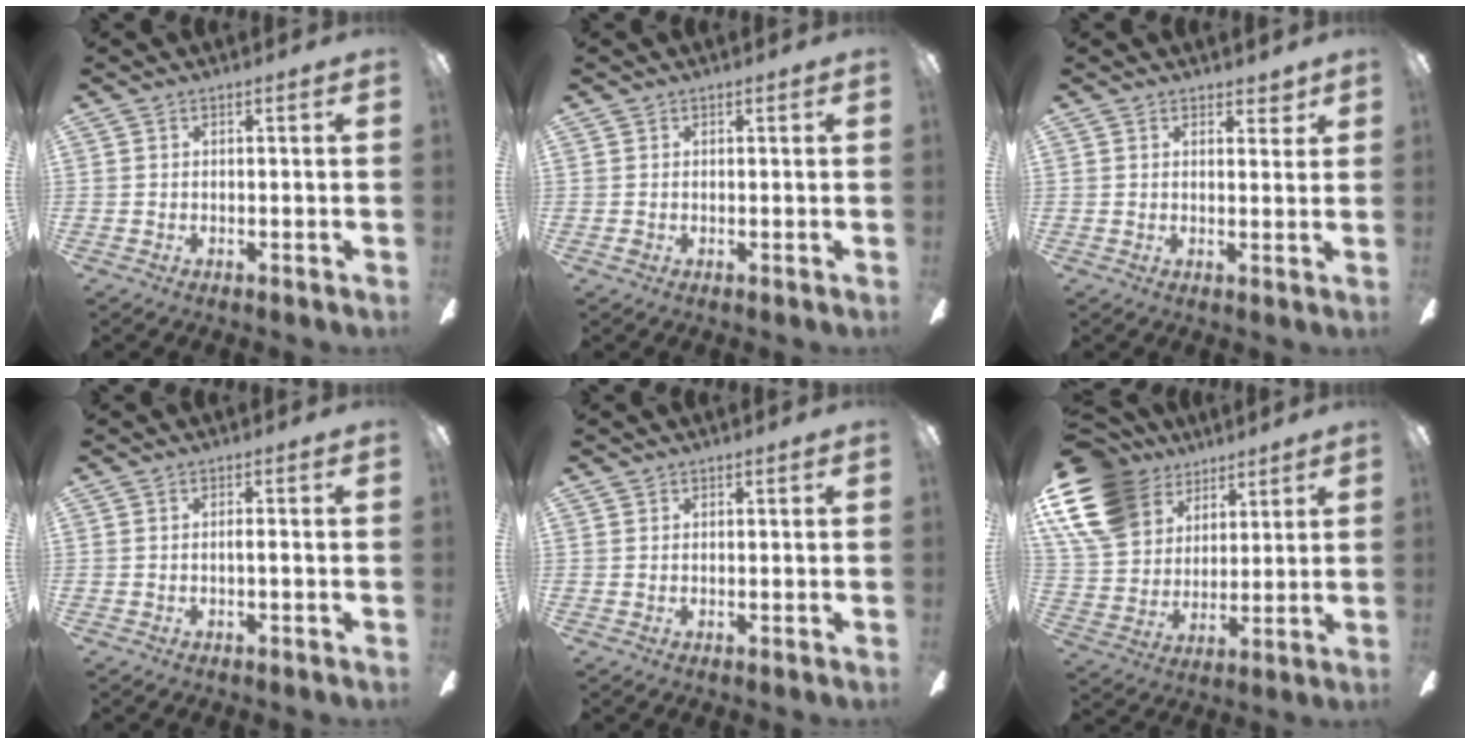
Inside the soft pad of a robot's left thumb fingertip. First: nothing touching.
{"total": 0.9, "force": [0.4, 0.8, 0.0], "torque": [-0.001, 0.006, 0.005]}
{"total": 2.7, "force": [2.1, 1.4, 0.8], "torque": [-0.001, -0.006, 0.037]}
{"total": 1.1, "force": [-0.1, 0.1, 1.1], "torque": [-0.023, 0.003, -0.004]}
{"total": 0.7, "force": [0.6, 0.4, -0.1], "torque": [0.003, 0.002, 0.010]}
{"total": 19.2, "force": [10.4, 13.5, 8.8], "torque": [-0.192, -0.041, 0.197]}